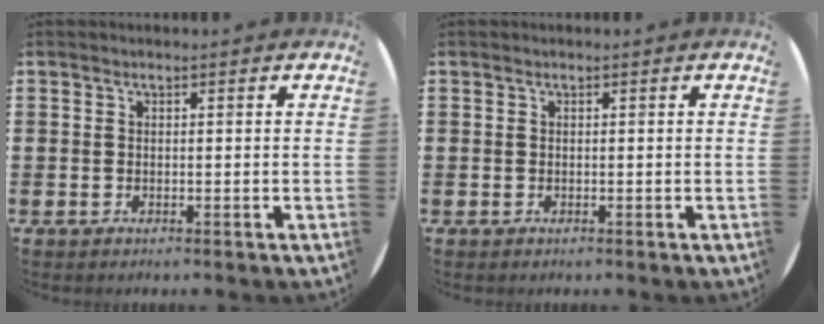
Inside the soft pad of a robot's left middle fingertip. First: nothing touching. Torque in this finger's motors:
{"motor_torque": [-0.02, 0.01, 0.00, 0.00]}